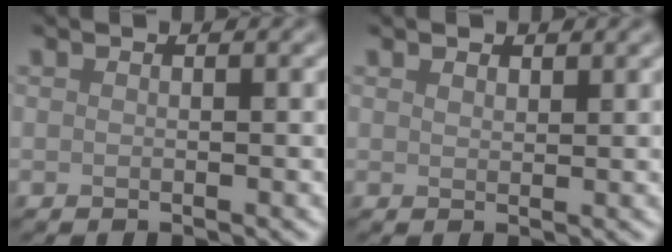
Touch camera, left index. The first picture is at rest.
{"total": 1.0, "force": [0.8, 0.4, 0.2], "torque": [-0.006, 0.001, 0.015]}